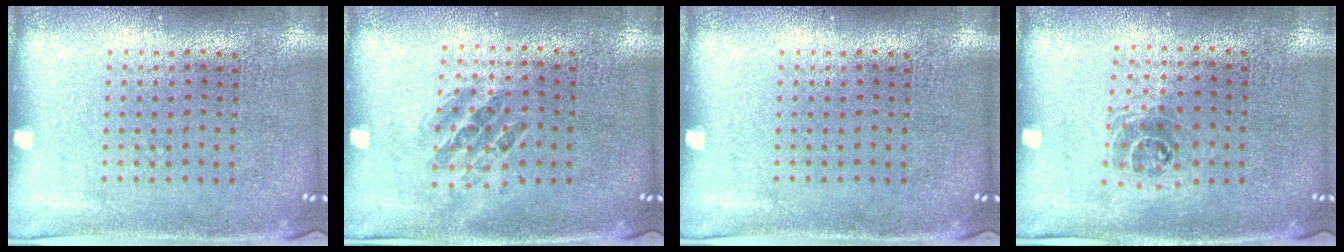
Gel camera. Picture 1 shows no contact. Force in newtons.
{"total": 0.9, "press": 0.8, "slide": 0.3}
{"total": 0.0}
{"total": 1.1, "press": 0.9, "slide": 0.5}